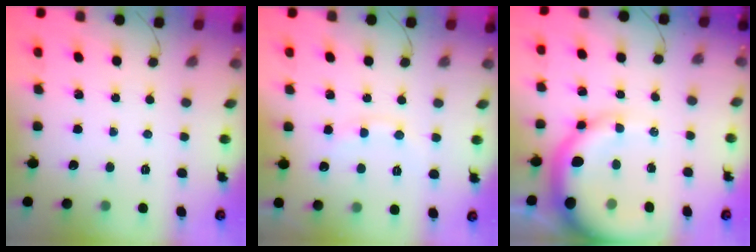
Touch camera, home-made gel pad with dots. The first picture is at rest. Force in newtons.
{"total": 9.2, "press": 9.1, "slide": 1.2}
{"total": 13.7, "press": 13.3, "slide": 3.3}